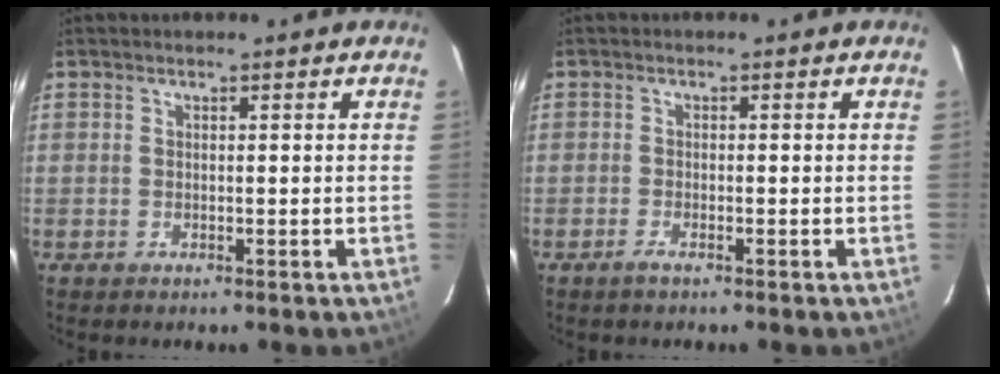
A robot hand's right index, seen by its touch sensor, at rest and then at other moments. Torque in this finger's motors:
{"motor_torque": [0.02, 0.06, 0.09, -0.01]}